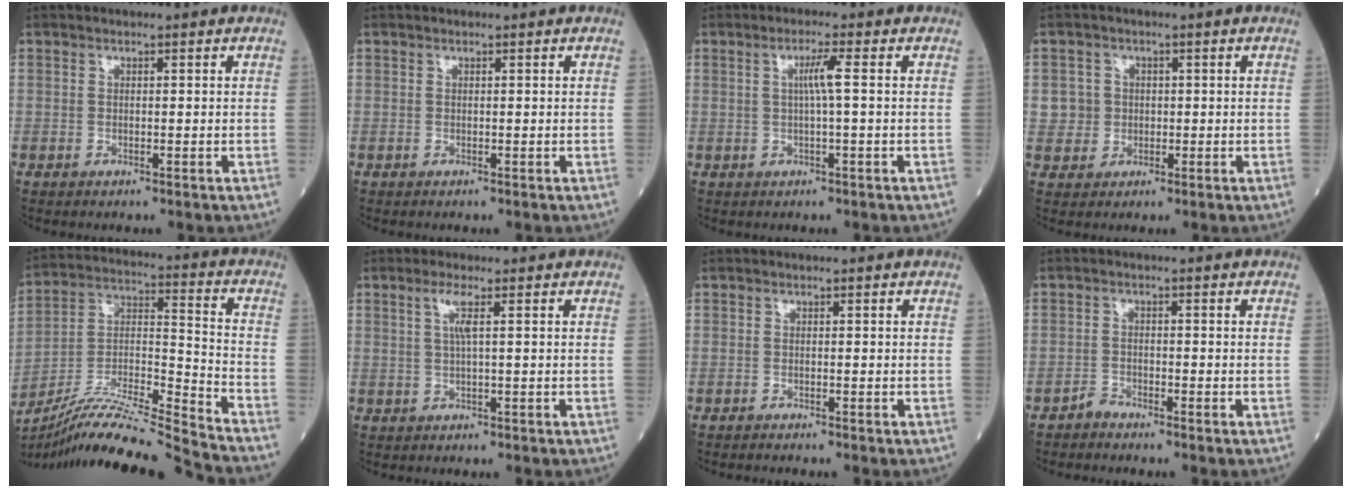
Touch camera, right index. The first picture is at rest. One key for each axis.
{"total": 0.0}
{"total": 3.1, "fx": 0.4, "fy": -0.6, "fz": 3.0, "tx": -0.057, "ty": 0.002, "tz": 0.006}
{"total": 3.5, "fx": 0.3, "fy": 3.5, "fz": 0.1, "tx": 0.009, "ty": 0.009, "tz": 0.010}
{"total": 19.8, "fx": -18.3, "fy": -2.0, "fz": 7.4, "tx": -0.148, "ty": -0.004, "tz": -0.320}
{"total": 2.4, "fx": 0.9, "fy": -0.3, "fz": 2.2, "tx": -0.054, "ty": 0.006, "tz": 0.020}
{"total": 1.2, "fx": -1.1, "fy": -0.2, "fz": 0.4, "tx": -0.007, "ty": 0.001, "tz": -0.017}
{"total": 1.4, "fx": -1.4, "fy": 0.2, "fz": 0.0, "tx": 0.005, "ty": -0.001, "tz": -0.026}